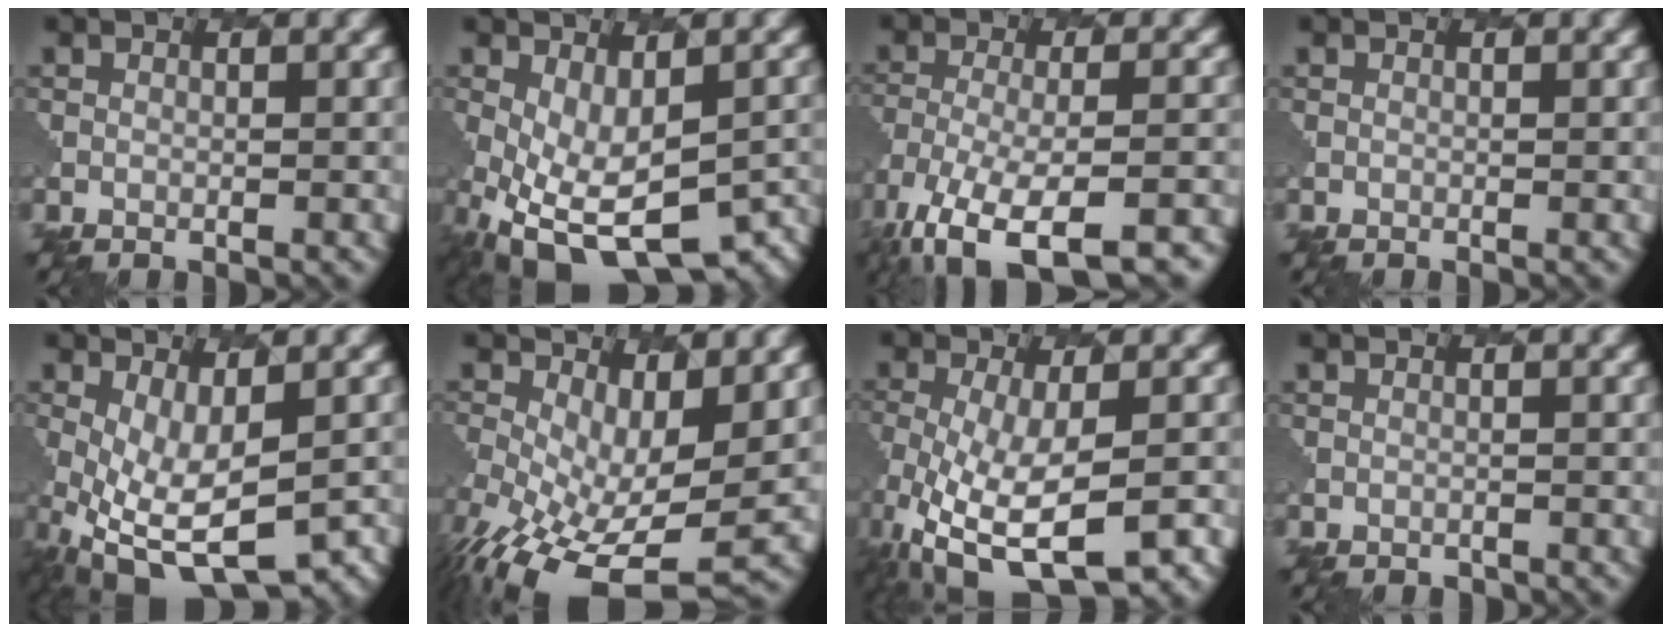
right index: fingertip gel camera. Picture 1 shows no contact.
{"total": 12.3, "force": [-4.6, 5.7, 9.9], "torque": [-0.182, -0.050, -0.052]}
{"total": 14.0, "force": [-10.3, 5.3, 7.9], "torque": [-0.150, -0.041, -0.134]}
{"total": 0.0}
{"total": 10.7, "force": [-3.6, 4.9, 8.8], "torque": [-0.169, -0.037, -0.043]}
{"total": 11.4, "force": [-2.9, 5.8, 9.3], "torque": [-0.195, -0.049, -0.035]}
{"total": 10.3, "force": [-4.6, 4.6, 8.0], "torque": [-0.175, -0.043, -0.069]}
{"total": 0.8, "force": [-0.5, 0.5, -0.2], "torque": [0.002, -0.003, -0.003]}